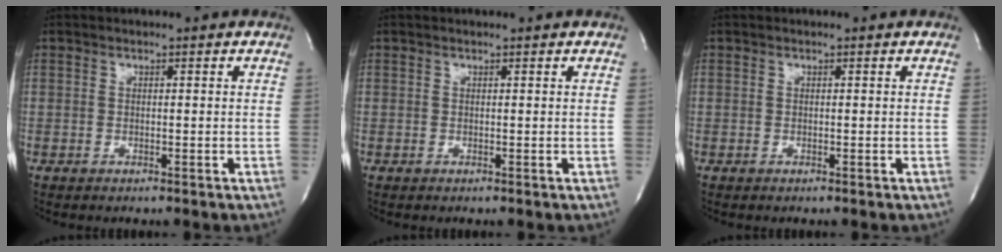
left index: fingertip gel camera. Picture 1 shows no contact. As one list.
[{"total": 0.6, "force": [0.5, -0.1, 0.2], "torque": [-0.005, 0.002, 0.008]}, {"total": 0.0}]